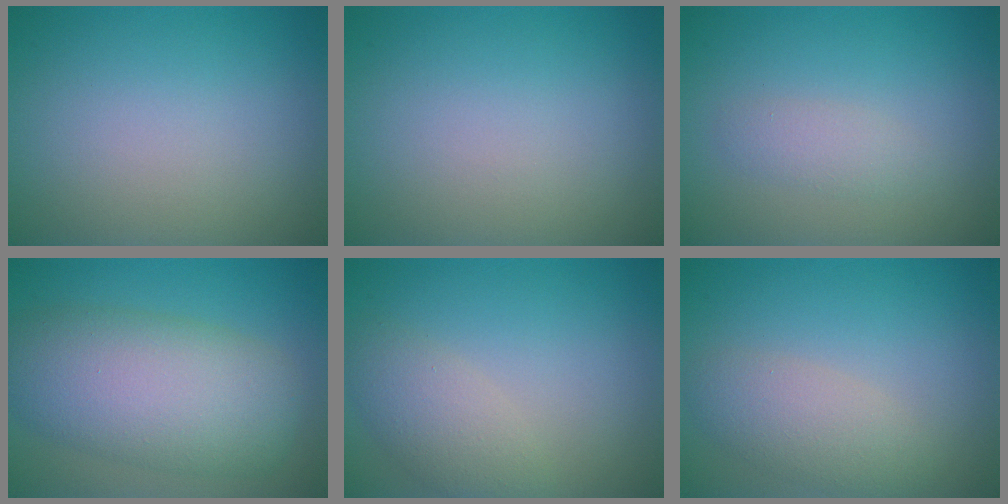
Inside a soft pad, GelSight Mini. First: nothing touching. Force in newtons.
{"total": 0.0}
{"total": 1.5, "press": 1.5, "slide": 0.1}
{"total": 9.1, "press": 9.0, "slide": 0.4}
{"total": 2.9, "press": 2.9, "slide": 0.2}
{"total": 3.2, "press": 3.1, "slide": 0.3}